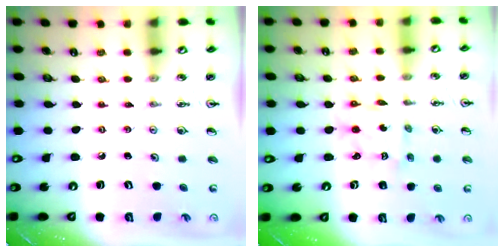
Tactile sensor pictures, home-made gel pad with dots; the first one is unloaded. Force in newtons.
{"total": 3.8, "press": 3.7, "slide": 0.4}